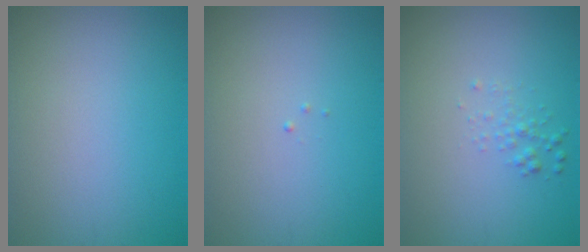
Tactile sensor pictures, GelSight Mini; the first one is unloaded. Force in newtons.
{"total": 0.0}
{"total": 1.0, "press": 1.0, "slide": 0.0}